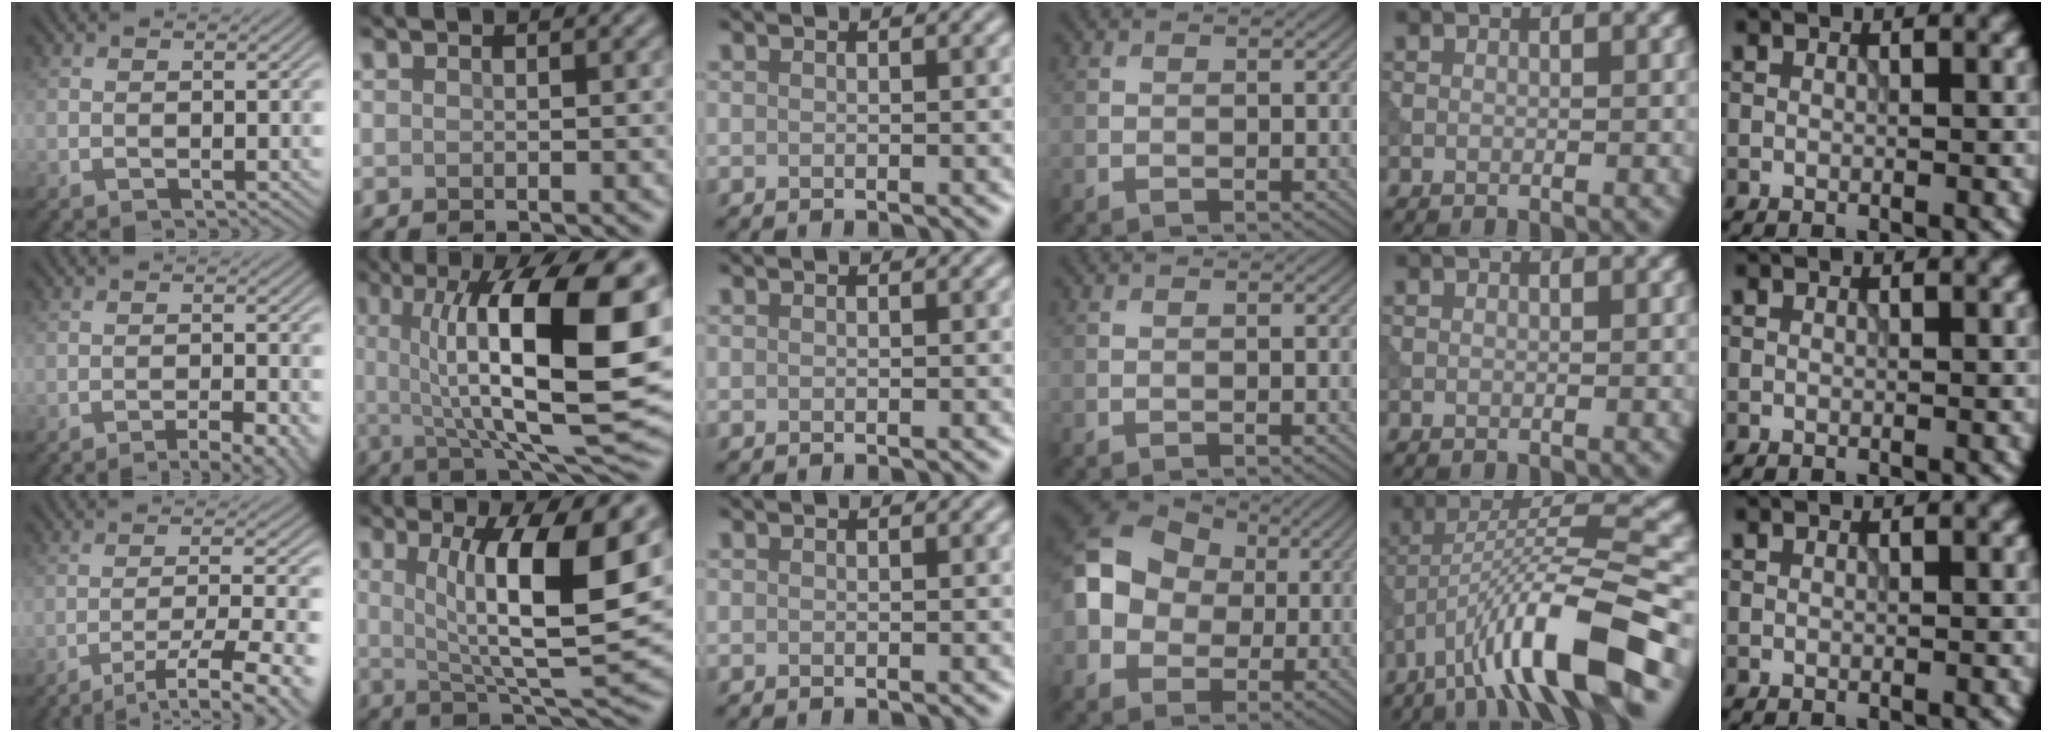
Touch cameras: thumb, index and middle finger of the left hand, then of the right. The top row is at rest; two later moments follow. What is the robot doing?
{"motion": "extract", "object": "tissue"}